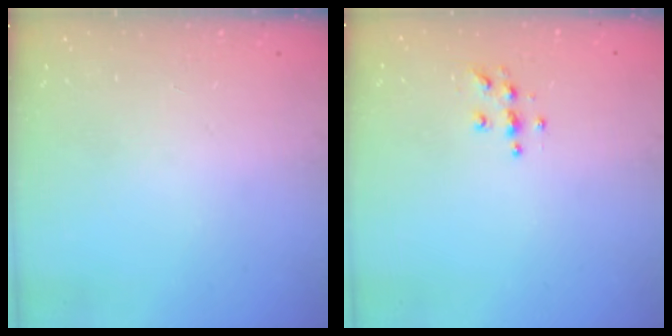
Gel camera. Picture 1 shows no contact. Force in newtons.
{"total": 4.9, "press": 4.9, "slide": 0.2}